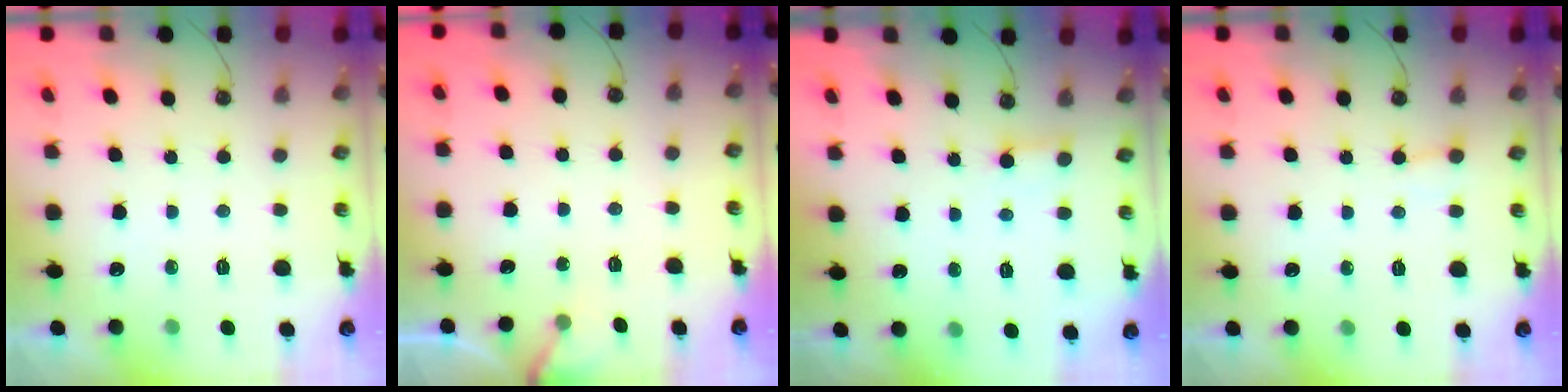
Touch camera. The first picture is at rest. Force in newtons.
{"total": 3.0, "press": 3.0, "slide": 0.3}
{"total": 2.7, "press": 2.7, "slide": 0.2}
{"total": 3.8, "press": 3.8, "slide": 0.3}